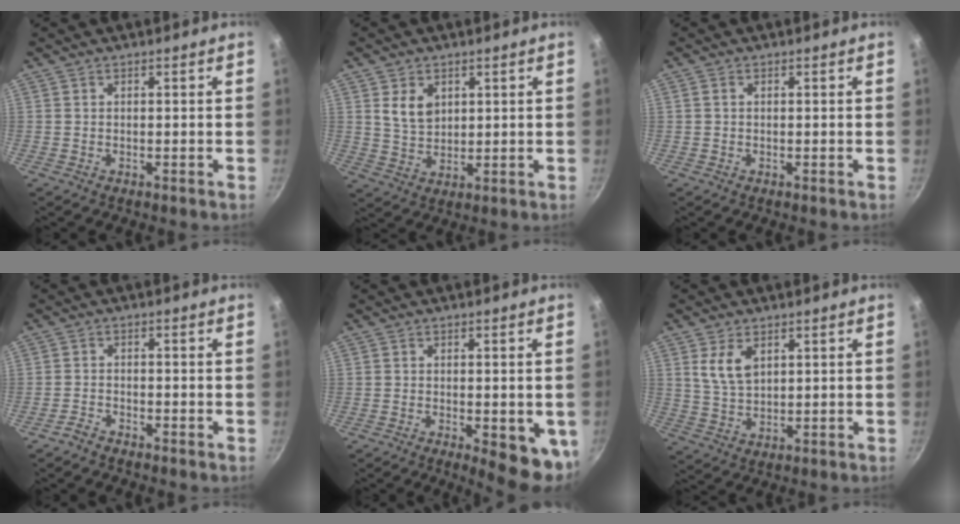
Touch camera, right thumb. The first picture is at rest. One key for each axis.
{"total": 5.9, "fx": 2.1, "fy": 4.2, "fz": 3.6, "tx": -0.050, "ty": -0.014, "tz": 0.045}
{"total": 0.7, "fx": 0.1, "fy": 0.5, "fz": 0.4, "tx": -0.007, "ty": 0.004, "tz": 0.002}
{"total": 1.9, "fx": -1.8, "fy": 0.4, "fz": 0.5, "tx": -0.018, "ty": 0.019, "tz": -0.037}
{"total": 9.9, "fx": -2.6, "fy": 3.5, "fz": 8.8, "tx": -0.090, "ty": -0.005, "tz": -0.026}
{"total": 6.2, "fx": 2.6, "fy": 3.5, "fz": 4.4, "tx": -0.076, "ty": -0.015, "tz": 0.055}